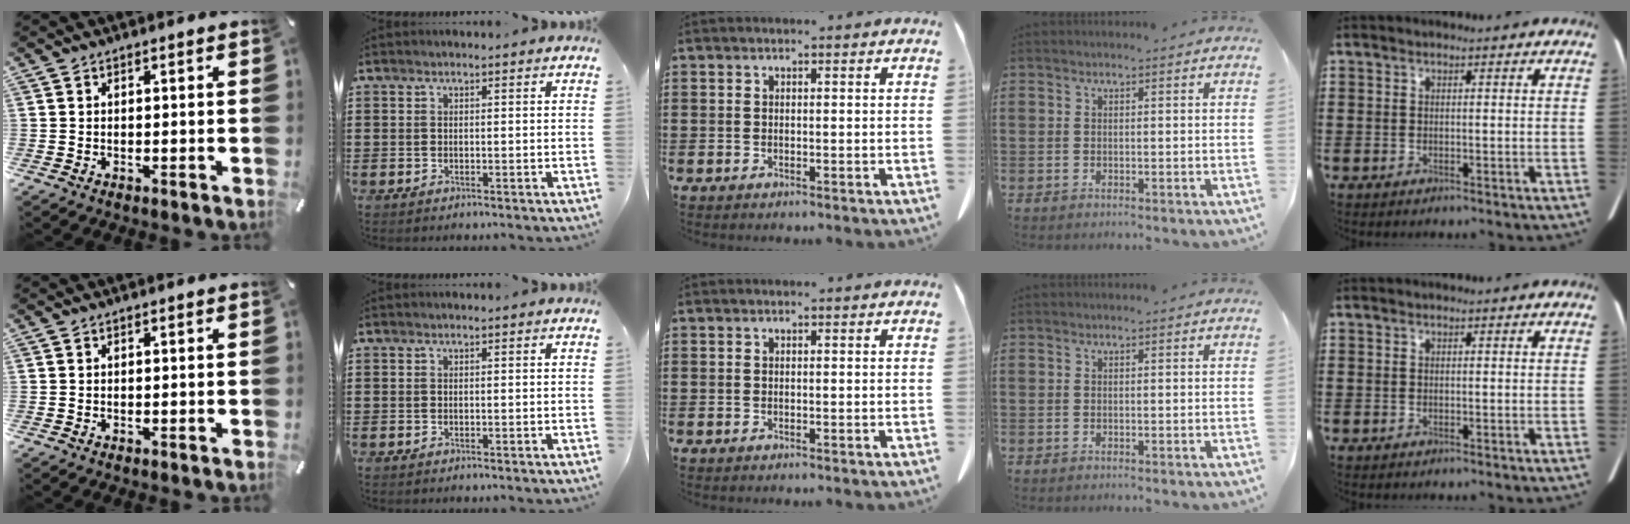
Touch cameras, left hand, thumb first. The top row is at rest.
{}